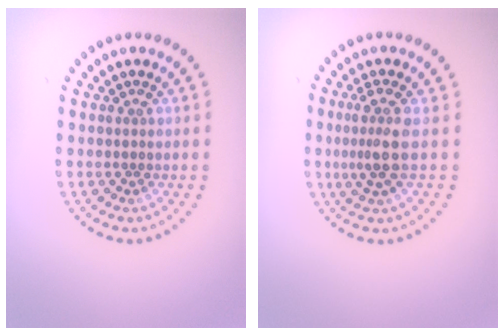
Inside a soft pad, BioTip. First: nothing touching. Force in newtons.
{"total": 2.6, "press": 2.0, "slide": 1.7}